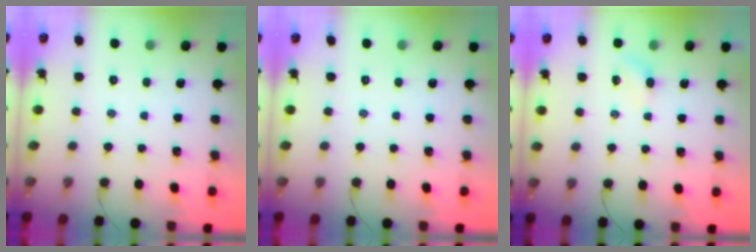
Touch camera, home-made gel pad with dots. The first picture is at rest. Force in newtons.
{"total": 0.0}
{"total": 2.3, "press": 2.2, "slide": 0.7}